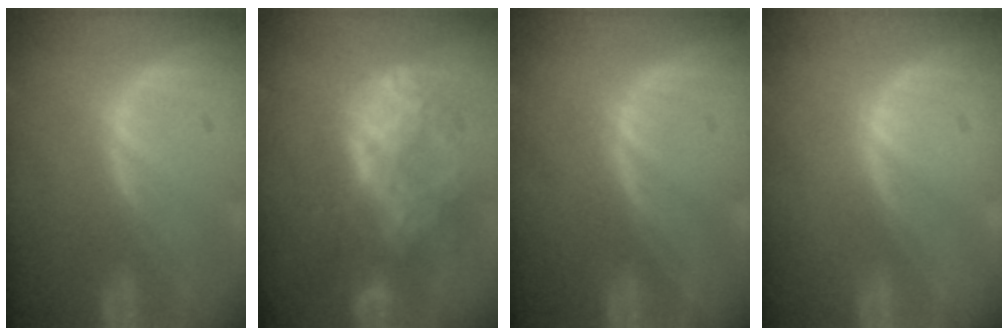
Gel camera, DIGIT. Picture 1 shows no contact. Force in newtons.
{"total": 8.8, "press": 7.6, "slide": 4.5}
{"total": 0.0}
{"total": 0.0}